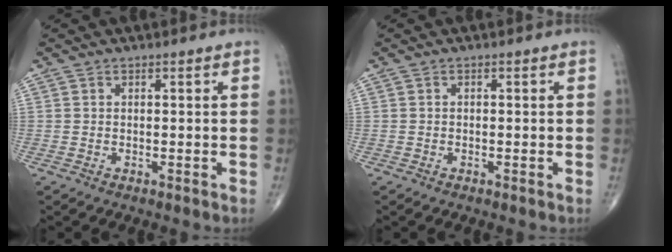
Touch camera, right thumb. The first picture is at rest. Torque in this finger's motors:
{"motor_torque": [-0.59, 0.03, 0.10, 0.12, -0.04]}